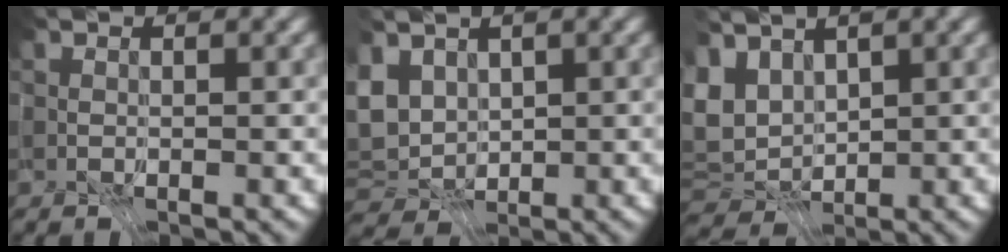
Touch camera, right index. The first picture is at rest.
{"total": 3.4, "force": [0.0, 1.7, 2.9], "torque": [-0.060, 0.000, 0.005]}
{"total": 5.4, "force": [1.4, 2.8, 4.4], "torque": [-0.085, 0.012, 0.033]}